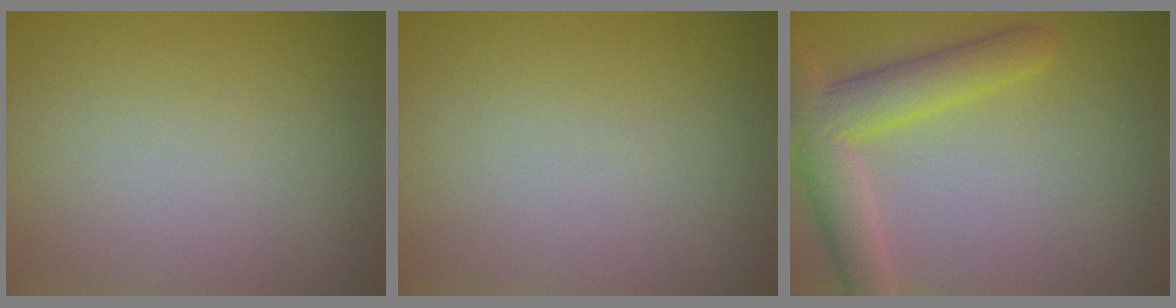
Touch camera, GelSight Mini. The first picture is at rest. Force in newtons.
{"total": 0.0}
{"total": 5.9, "press": 5.9, "slide": 0.3}